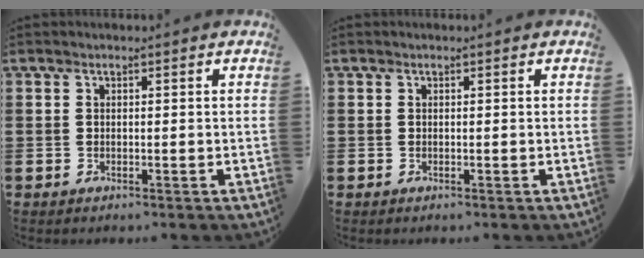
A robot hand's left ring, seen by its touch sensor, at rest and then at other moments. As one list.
[{"total": 0.0}]